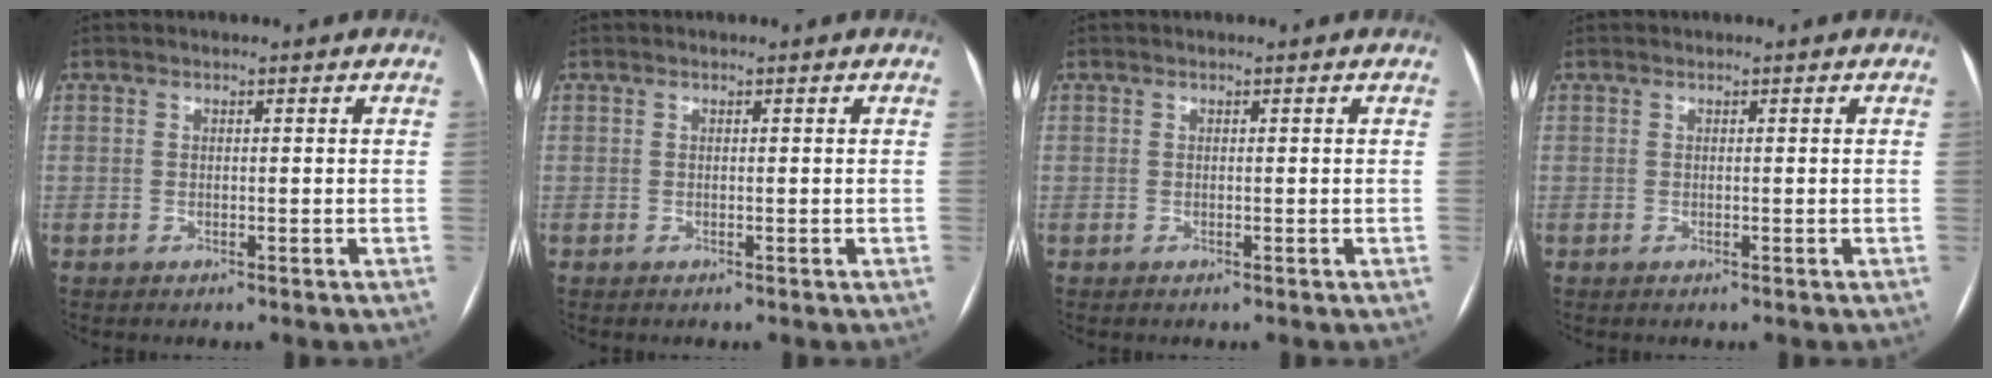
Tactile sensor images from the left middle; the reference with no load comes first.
{"total": 0.0}
{"total": 0.0}
{"total": 0.0}